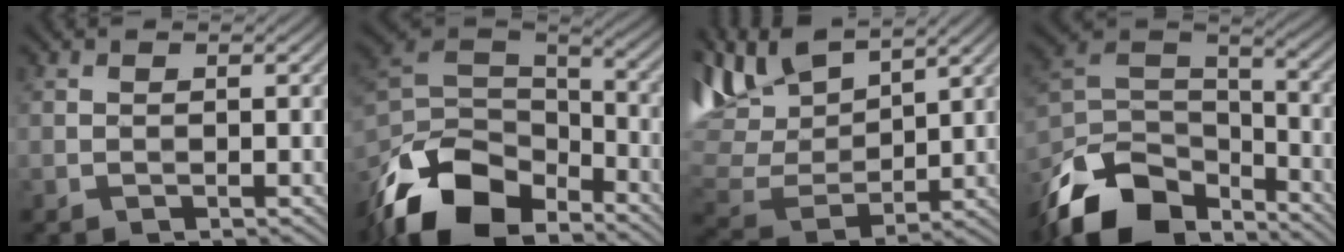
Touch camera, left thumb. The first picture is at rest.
{"total": 14.0, "force": [-8.9, 7.4, 7.8], "torque": [-0.189, -0.009, -0.174]}
{"total": 10.8, "force": [8.0, 3.8, 6.1], "torque": [-0.170, 0.016, 0.161]}
{"total": 13.2, "force": [-9.5, 6.7, 6.3], "torque": [-0.157, -0.001, -0.179]}